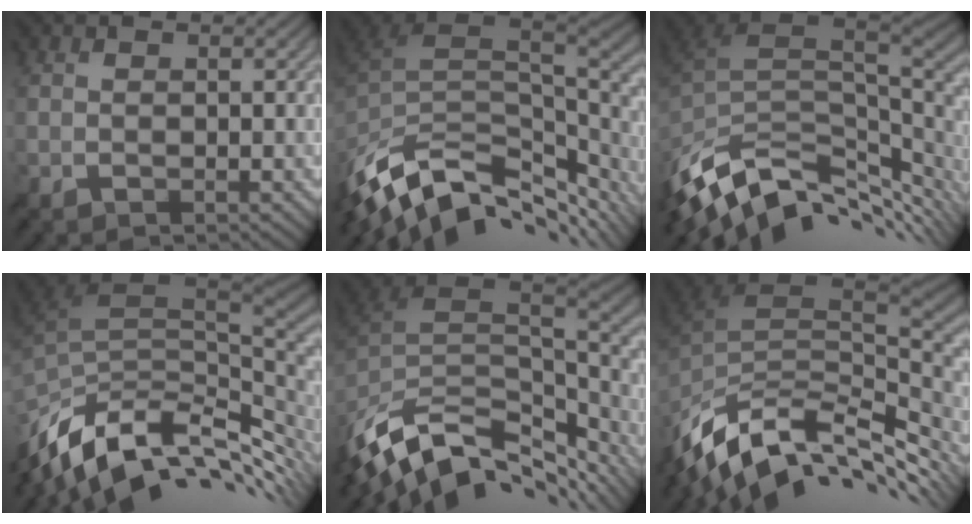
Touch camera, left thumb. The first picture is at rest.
{"total": 13.0, "force": [-6.3, 6.7, 9.3], "torque": [-0.210, -0.015, -0.105]}
{"total": 12.7, "force": [-4.6, 6.7, 9.8], "torque": [-0.218, -0.013, -0.076]}
{"total": 13.8, "force": [-4.1, 6.9, 11.3], "torque": [-0.246, -0.008, -0.071]}
{"total": 13.3, "force": [-7.5, 6.5, 8.8], "torque": [-0.215, -0.015, -0.123]}
{"total": 14.4, "force": [-6.7, 7.1, 10.5], "torque": [-0.229, -0.017, -0.113]}